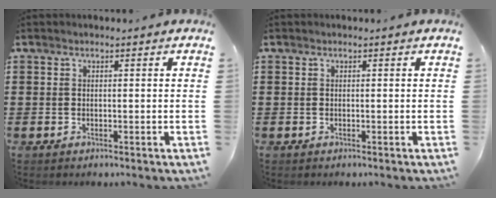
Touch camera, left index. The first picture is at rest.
{"total": 0.0}